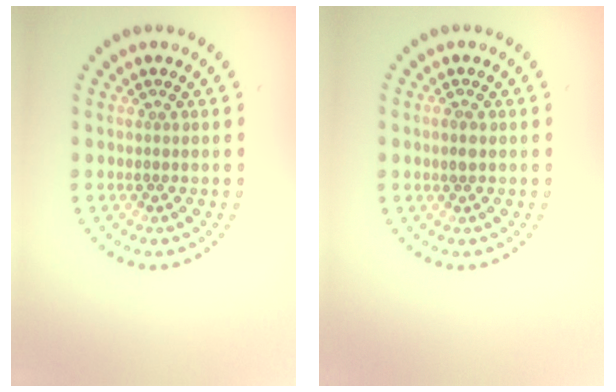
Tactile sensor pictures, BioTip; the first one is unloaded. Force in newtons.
{"total": 1.2, "press": 1.1, "slide": 0.2}